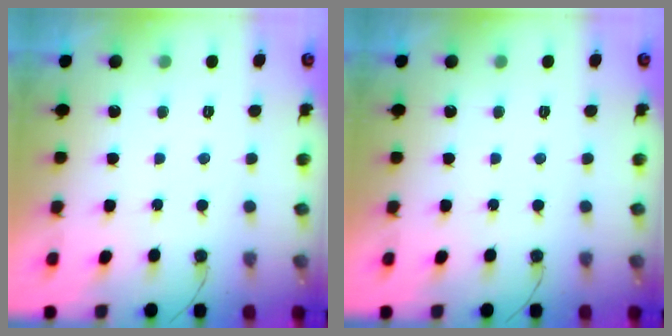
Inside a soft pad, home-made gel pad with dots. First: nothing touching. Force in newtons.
{"total": 0.0}